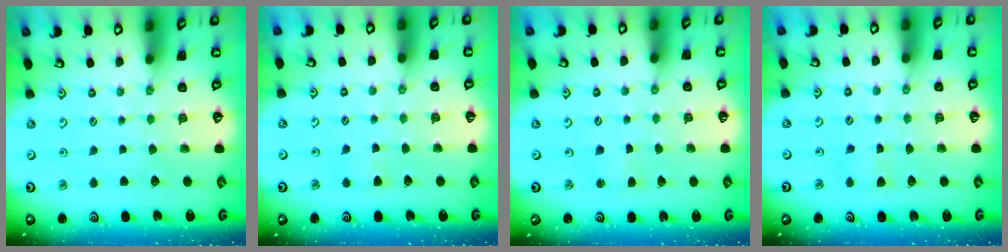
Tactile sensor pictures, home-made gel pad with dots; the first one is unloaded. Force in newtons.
{"total": 3.5, "press": 3.5, "slide": 0.6}
{"total": 1.2, "press": 1.2, "slide": 0.2}
{"total": 3.2, "press": 3.2, "slide": 0.6}